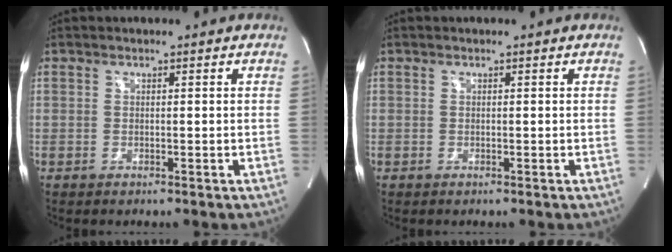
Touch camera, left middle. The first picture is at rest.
{"total": 0.0}